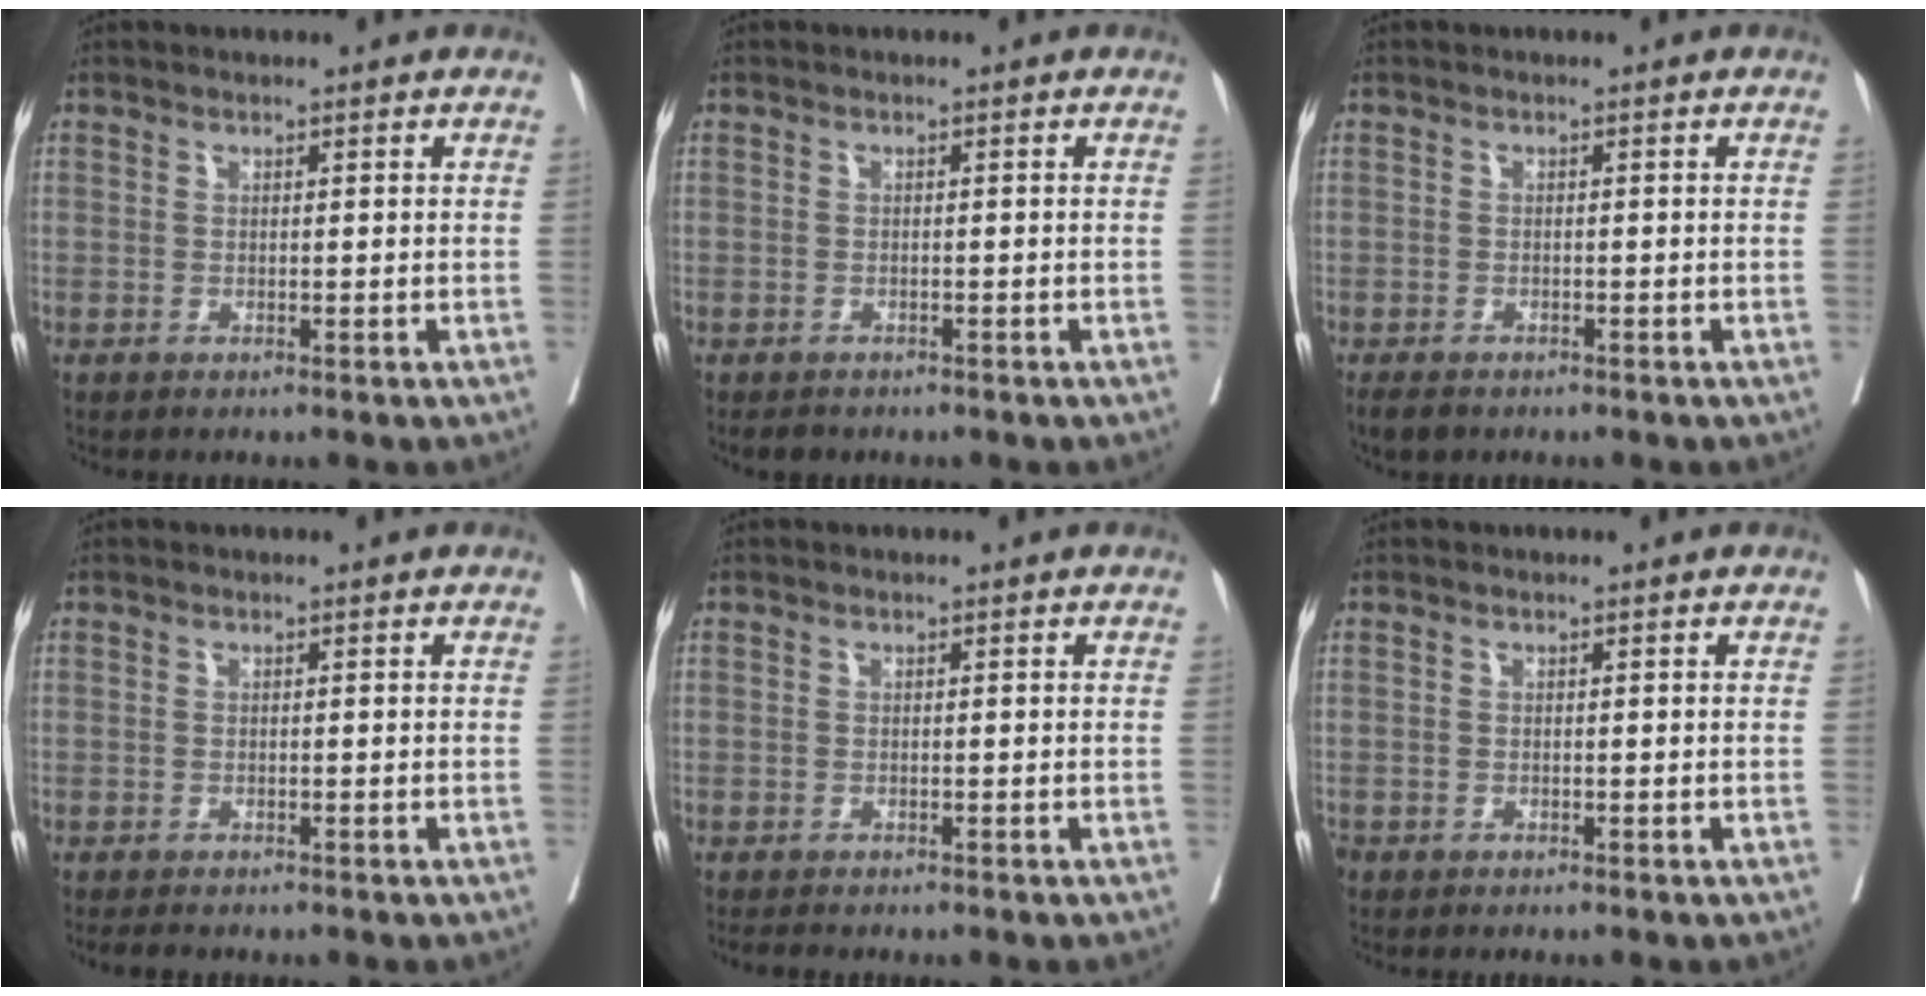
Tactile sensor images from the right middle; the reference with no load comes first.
{"total": 2.1, "force": [-1.8, 1.0, 0.4], "torque": [-0.010, -0.002, -0.027]}
{"total": 2.9, "force": [-2.3, 1.3, 1.1], "torque": [-0.018, -0.005, -0.035]}
{"total": 2.4, "force": [-2.1, 0.7, 0.9], "torque": [-0.016, -0.007, -0.030]}
{"total": 1.9, "force": [-1.7, 0.5, 0.7], "torque": [-0.013, -0.006, -0.025]}
{"total": 1.2, "force": [-0.8, 0.8, 0.3], "torque": [-0.009, 0.000, -0.016]}